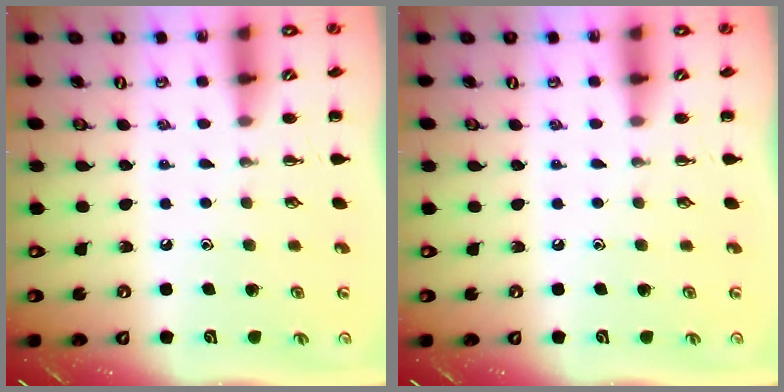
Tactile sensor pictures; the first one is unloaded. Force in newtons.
{"total": 0.0}